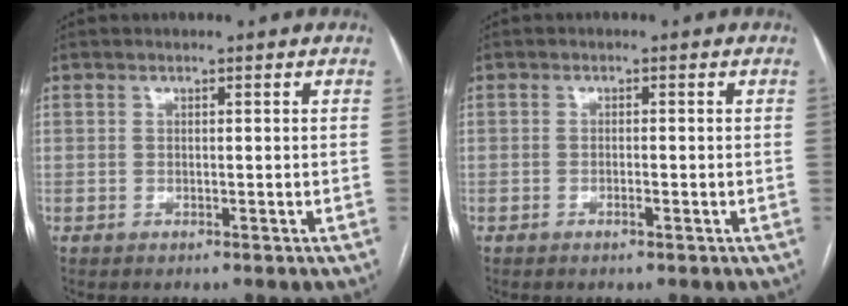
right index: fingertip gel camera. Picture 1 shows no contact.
{"total": 1.0, "force": [-0.5, 0.2, 0.8], "torque": [-0.016, 0.000, -0.008]}